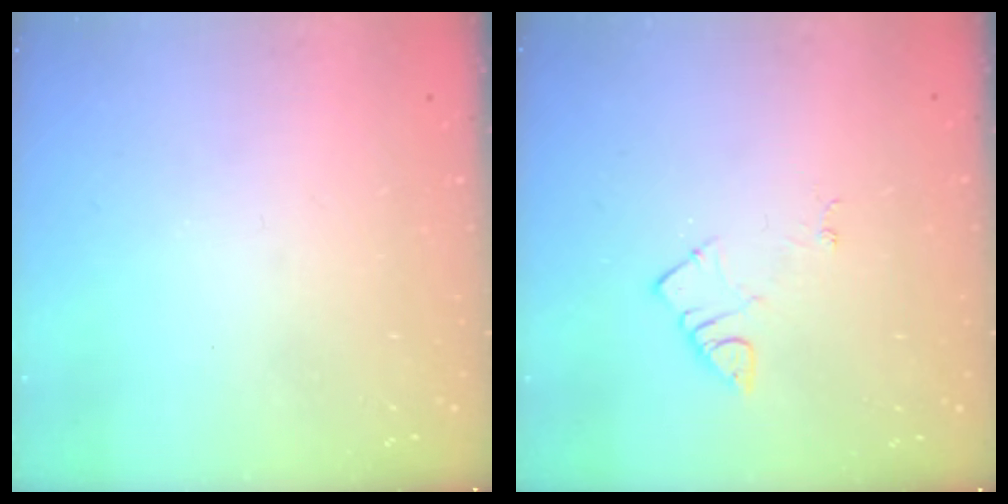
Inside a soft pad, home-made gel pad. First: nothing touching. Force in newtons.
{"total": 4.2, "press": 4.1, "slide": 0.8}